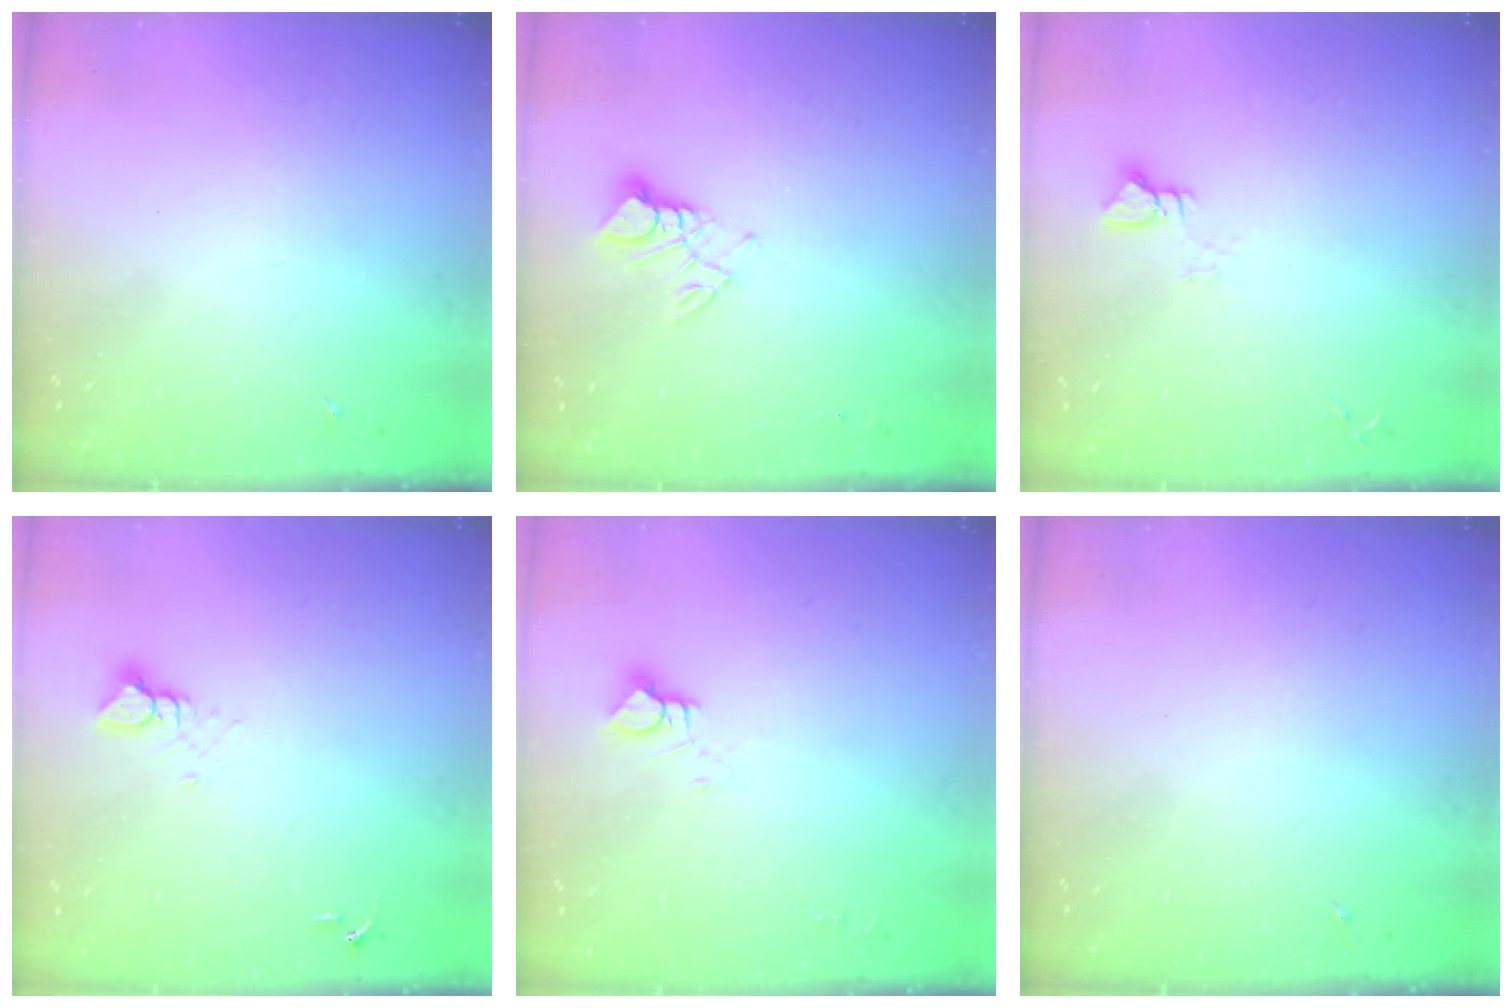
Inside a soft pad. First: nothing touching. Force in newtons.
{"total": 6.2, "press": 6.1, "slide": 0.4}
{"total": 3.0, "press": 3.0, "slide": 0.3}
{"total": 3.5, "press": 3.5, "slide": 0.2}
{"total": 4.6, "press": 4.5, "slide": 0.5}
{"total": 0.0}